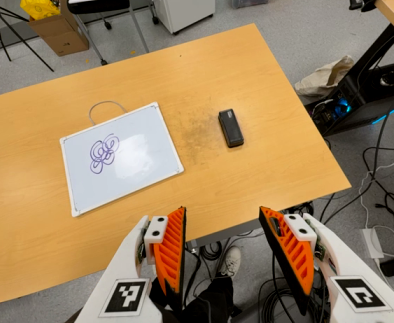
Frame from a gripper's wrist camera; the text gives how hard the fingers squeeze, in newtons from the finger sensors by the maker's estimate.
{"total": 0.0}